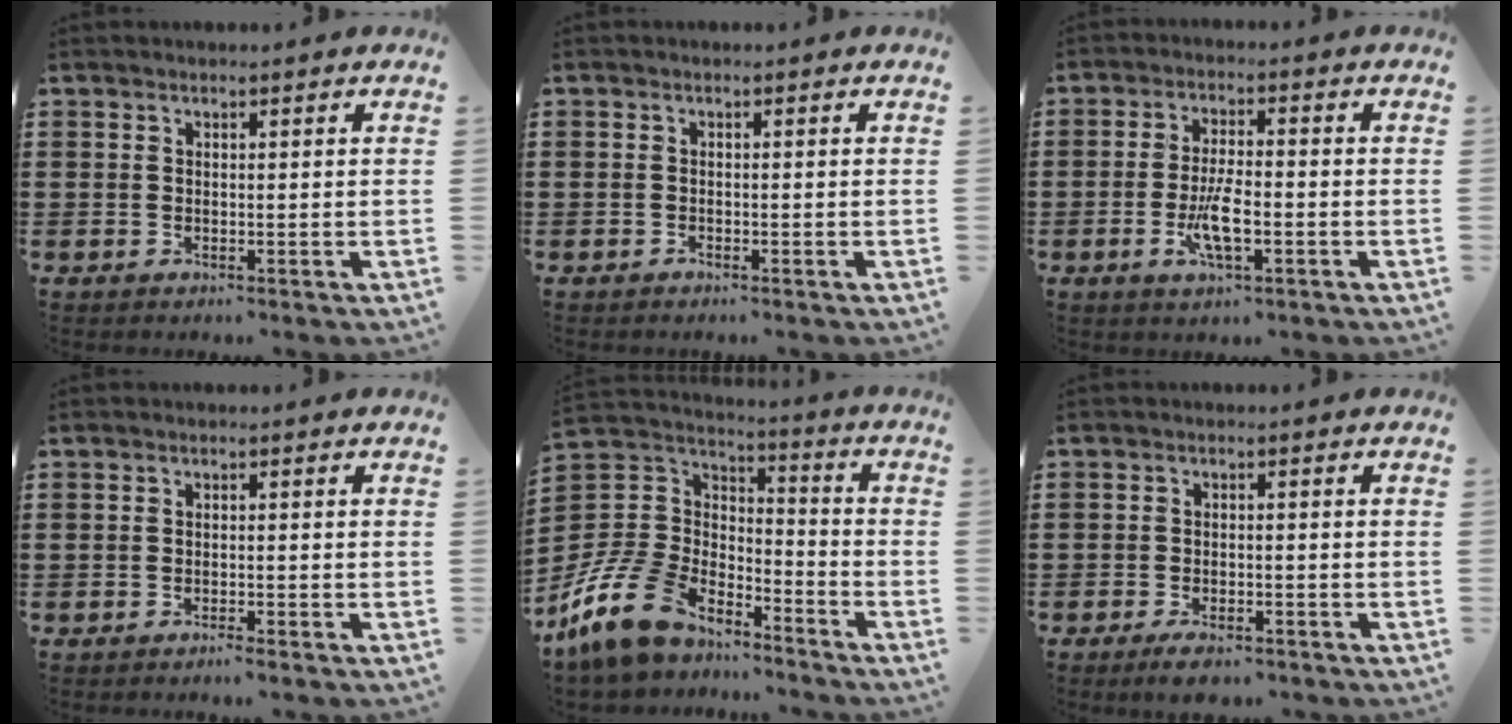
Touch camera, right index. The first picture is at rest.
{"total": 0.6, "force": [-0.5, 0.3, 0.1], "torque": [-0.002, 0.002, -0.011]}
{"total": 6.3, "force": [-2.0, 1.7, 5.8], "torque": [-0.123, -0.008, -0.041]}
{"total": 0.9, "force": [-0.9, -0.1, 0.3], "torque": [-0.008, -0.002, -0.017]}
{"total": 12.4, "force": [-9.0, 6.9, 5.1], "torque": [-0.151, 0.031, -0.180]}
{"total": 2.5, "force": [-2.2, 0.5, 1.0], "torque": [-0.019, 0.006, -0.044]}